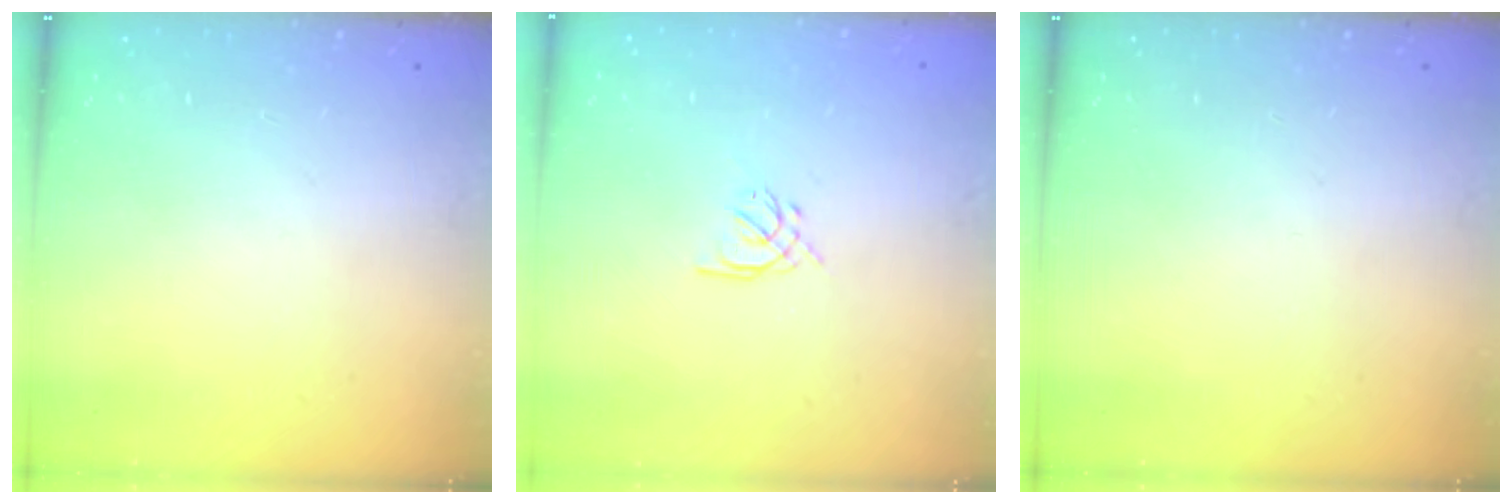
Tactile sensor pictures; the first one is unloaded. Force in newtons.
{"total": 1.2, "press": 1.1, "slide": 0.5}
{"total": 0.0}